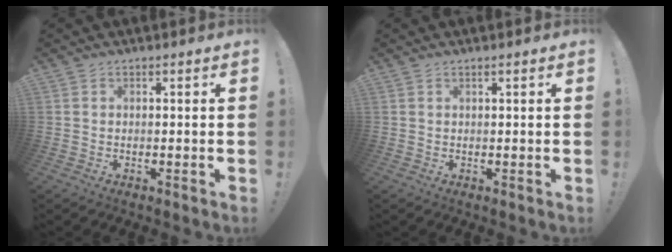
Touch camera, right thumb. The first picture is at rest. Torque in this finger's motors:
{"motor_torque": [0.13, 0.02, -0.44, 0.12, 0.08]}